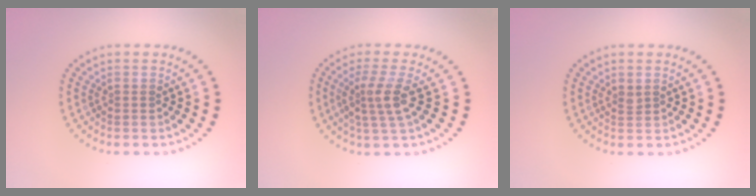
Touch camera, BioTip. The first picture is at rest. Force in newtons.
{"total": 2.9, "press": 2.3, "slide": 1.8}
{"total": 0.7, "press": 0.6, "slide": 0.4}